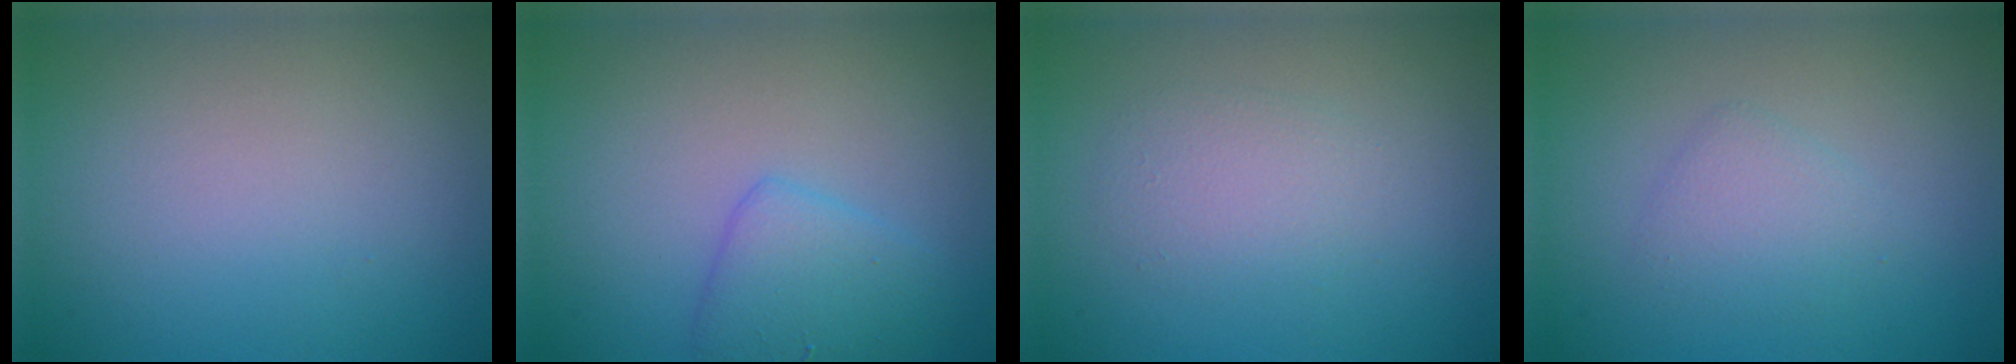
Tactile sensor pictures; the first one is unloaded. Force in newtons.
{"total": 2.9, "press": 2.9, "slide": 0.1}
{"total": 2.0, "press": 2.0, "slide": 0.0}
{"total": 2.0, "press": 2.0, "slide": 0.1}